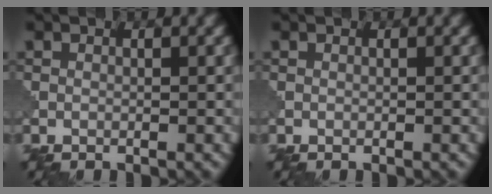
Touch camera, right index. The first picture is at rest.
{"total": 0.0}